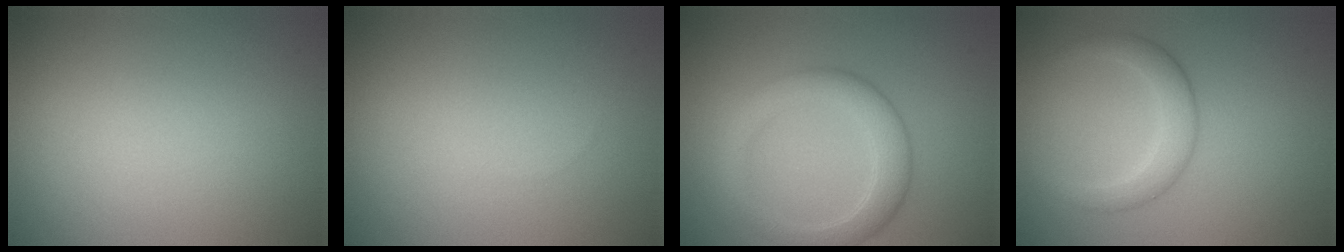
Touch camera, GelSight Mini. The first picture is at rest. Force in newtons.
{"total": 0.0}
{"total": 3.9, "press": 3.9, "slide": 0.0}
{"total": 2.7, "press": 2.7, "slide": 0.1}